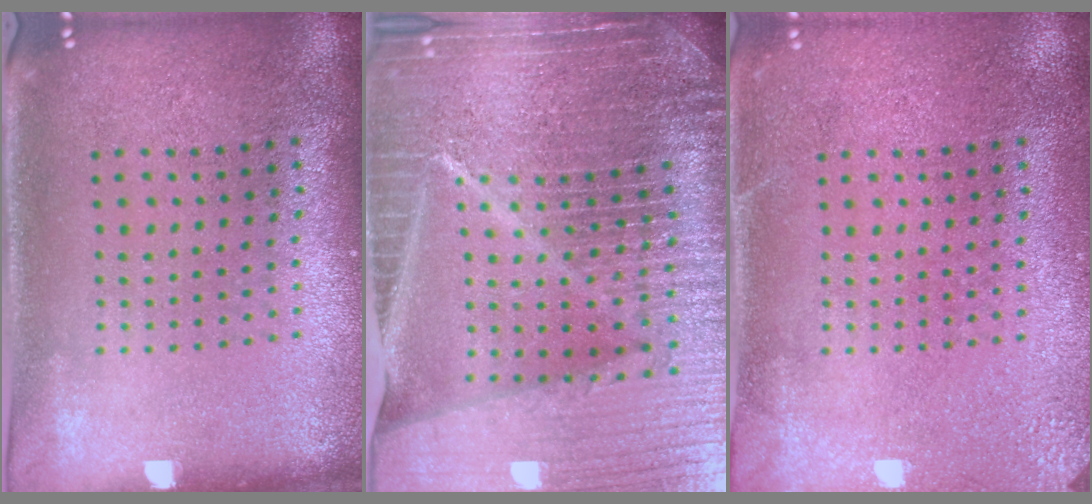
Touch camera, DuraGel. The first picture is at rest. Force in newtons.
{"total": 7.2, "press": 6.1, "slide": 3.7}
{"total": 2.7, "press": 2.6, "slide": 0.2}